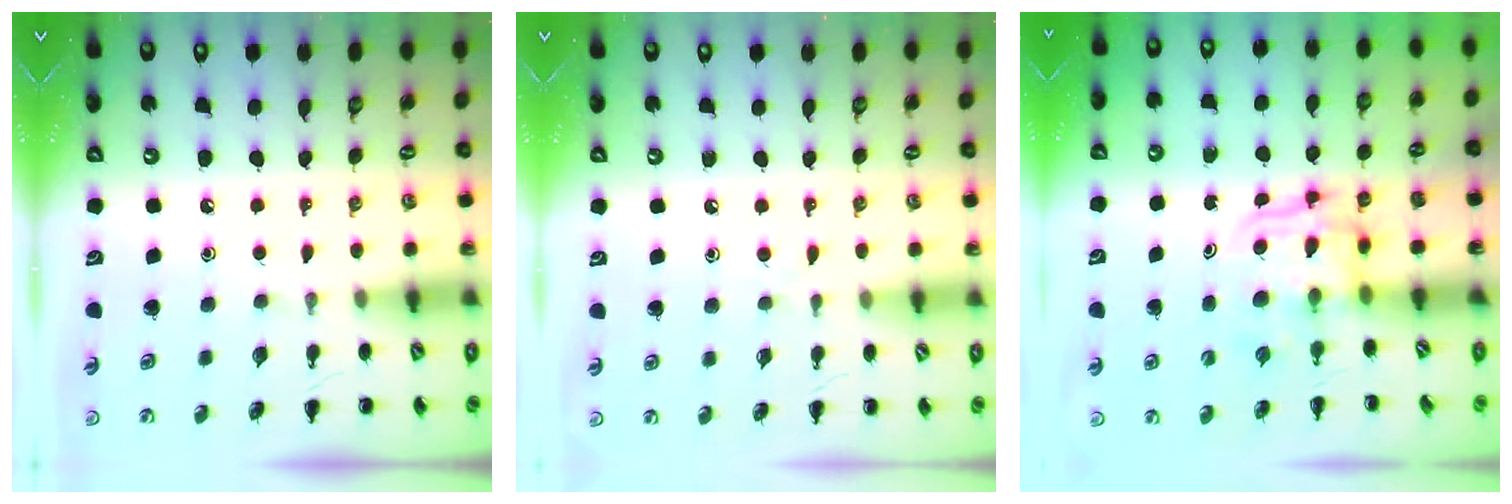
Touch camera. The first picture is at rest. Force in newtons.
{"total": 2.9, "press": 2.7, "slide": 1.0}
{"total": 3.4, "press": 3.4, "slide": 0.2}